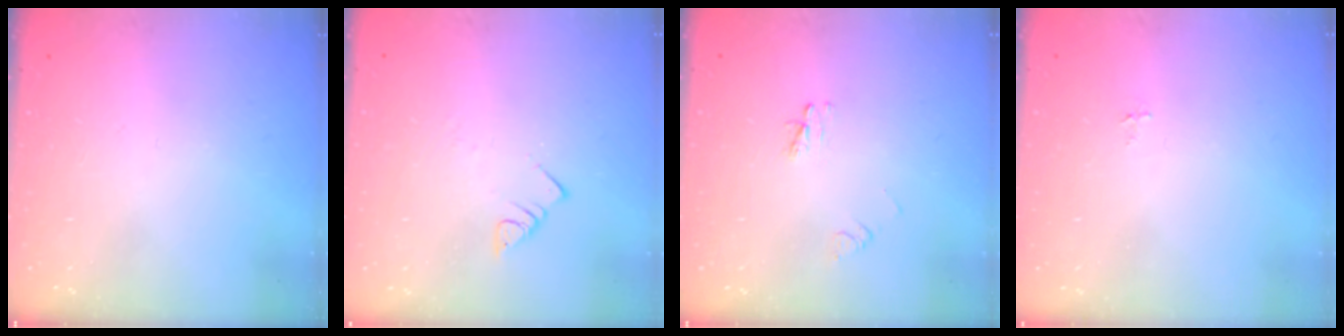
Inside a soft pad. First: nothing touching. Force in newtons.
{"total": 3.0, "press": 3.0, "slide": 0.0}
{"total": 2.9, "press": 2.9, "slide": 0.3}
{"total": 2.7, "press": 2.7, "slide": 0.3}